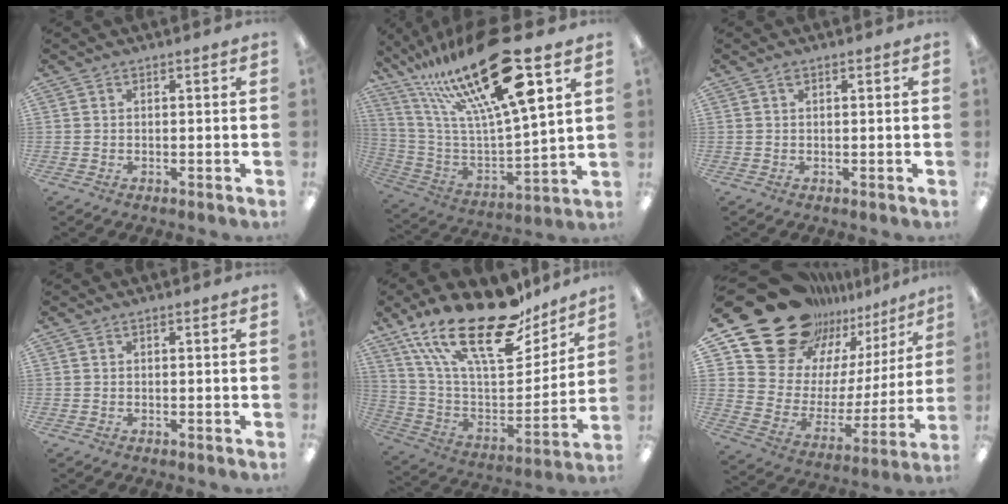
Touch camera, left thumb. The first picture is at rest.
{"total": 29.5, "force": [18.4, 8.0, 21.6], "torque": [-0.400, -0.103, 0.298]}
{"total": 1.1, "force": [0.5, 0.6, 0.7], "torque": [-0.017, 0.003, 0.009]}
{"total": 0.0}
{"total": 27.7, "force": [18.7, 11.1, 17.2], "torque": [-0.300, -0.111, 0.324]}
{"total": 23.5, "force": [19.1, 12.0, 6.5], "torque": [-0.134, -0.138, 0.364]}